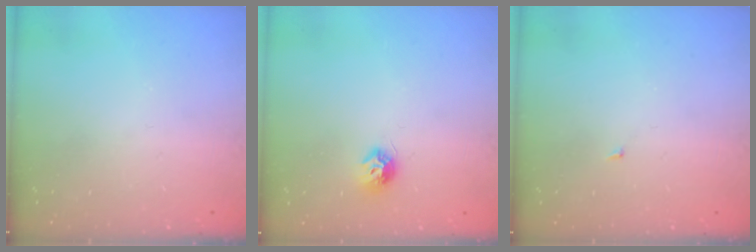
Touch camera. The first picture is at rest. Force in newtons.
{"total": 7.0, "press": 6.9, "slide": 0.5}
{"total": 1.4, "press": 1.3, "slide": 0.1}